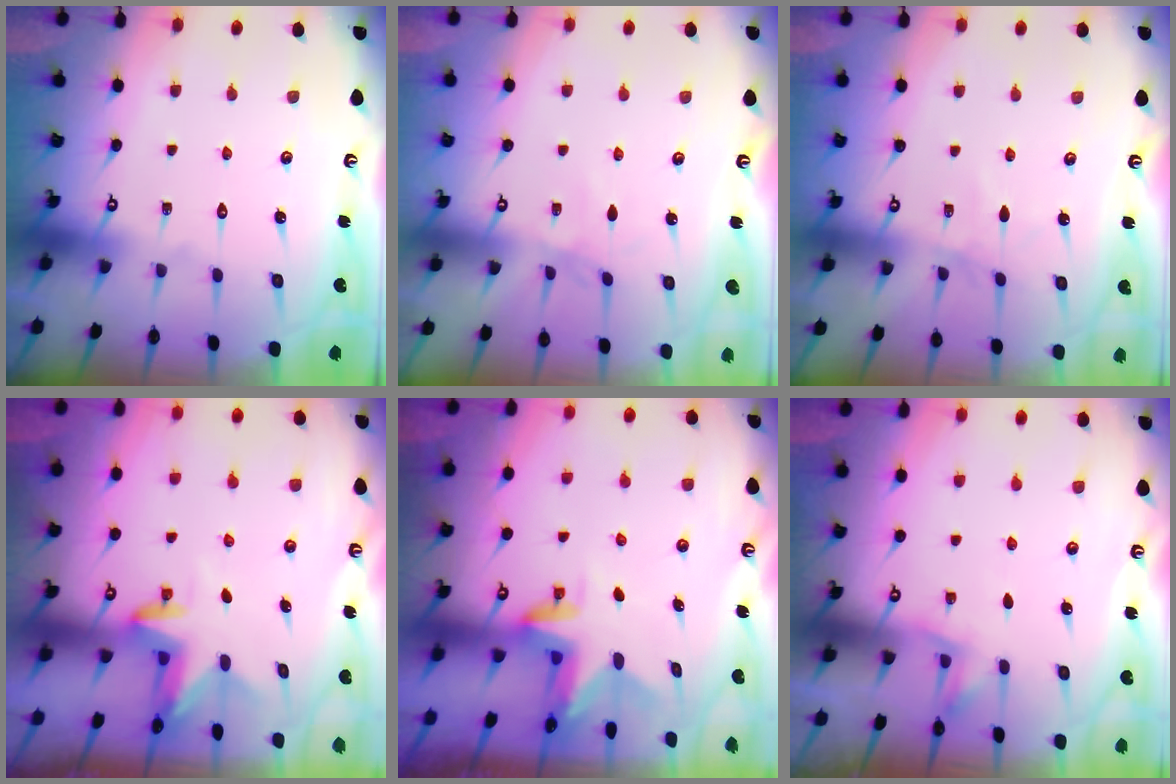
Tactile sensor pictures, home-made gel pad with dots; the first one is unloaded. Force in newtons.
{"total": 1.4, "press": 1.3, "slide": 0.3}
{"total": 2.6, "press": 2.6, "slide": 0.3}
{"total": 3.4, "press": 3.4, "slide": 0.3}
{"total": 2.9, "press": 2.9, "slide": 0.3}
{"total": 3.5, "press": 3.3, "slide": 1.2}